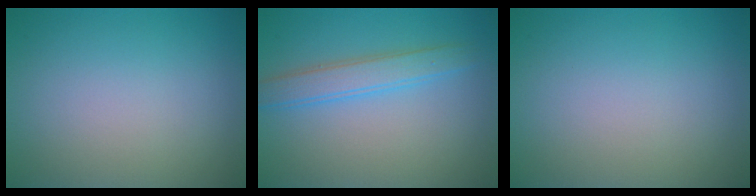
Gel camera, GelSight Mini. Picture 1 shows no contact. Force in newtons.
{"total": 3.0, "press": 3.0, "slide": 0.0}
{"total": 0.0}